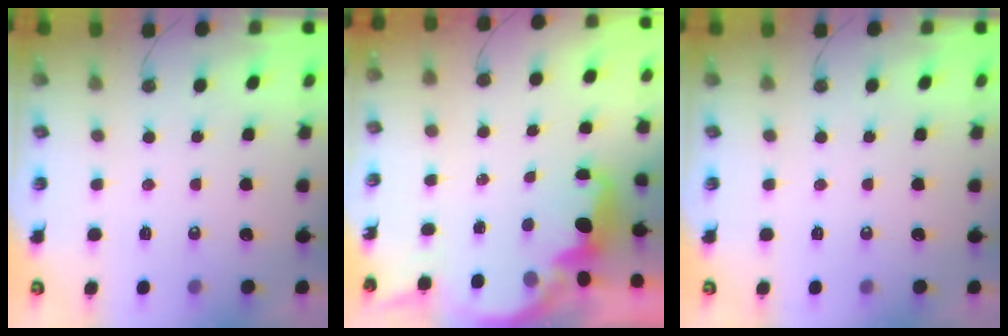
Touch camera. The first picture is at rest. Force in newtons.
{"total": 2.1, "press": 1.9, "slide": 0.8}
{"total": 0.0}